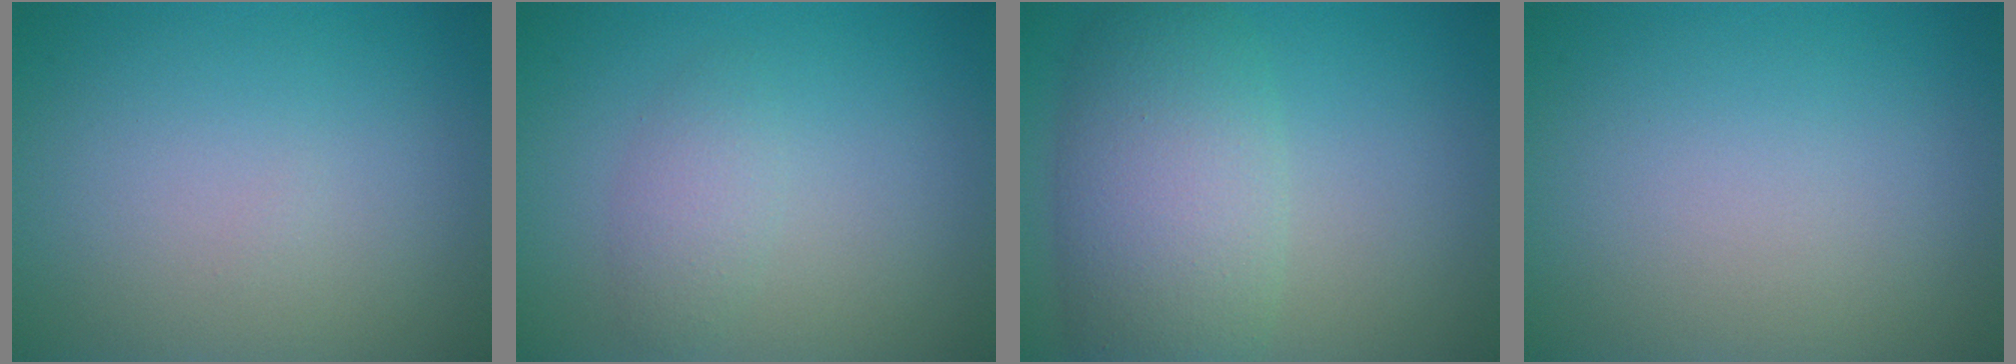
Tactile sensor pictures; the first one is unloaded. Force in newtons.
{"total": 1.8, "press": 1.8, "slide": 0.1}
{"total": 6.9, "press": 6.9, "slide": 0.2}
{"total": 0.0}